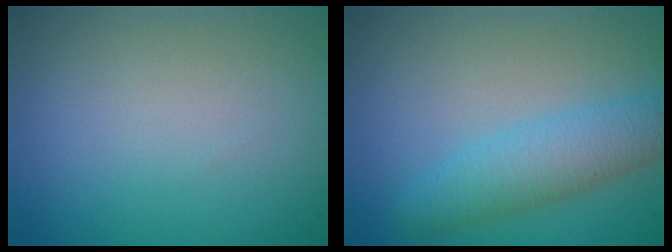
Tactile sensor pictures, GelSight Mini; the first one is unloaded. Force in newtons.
{"total": 4.1, "press": 4.1, "slide": 0.1}